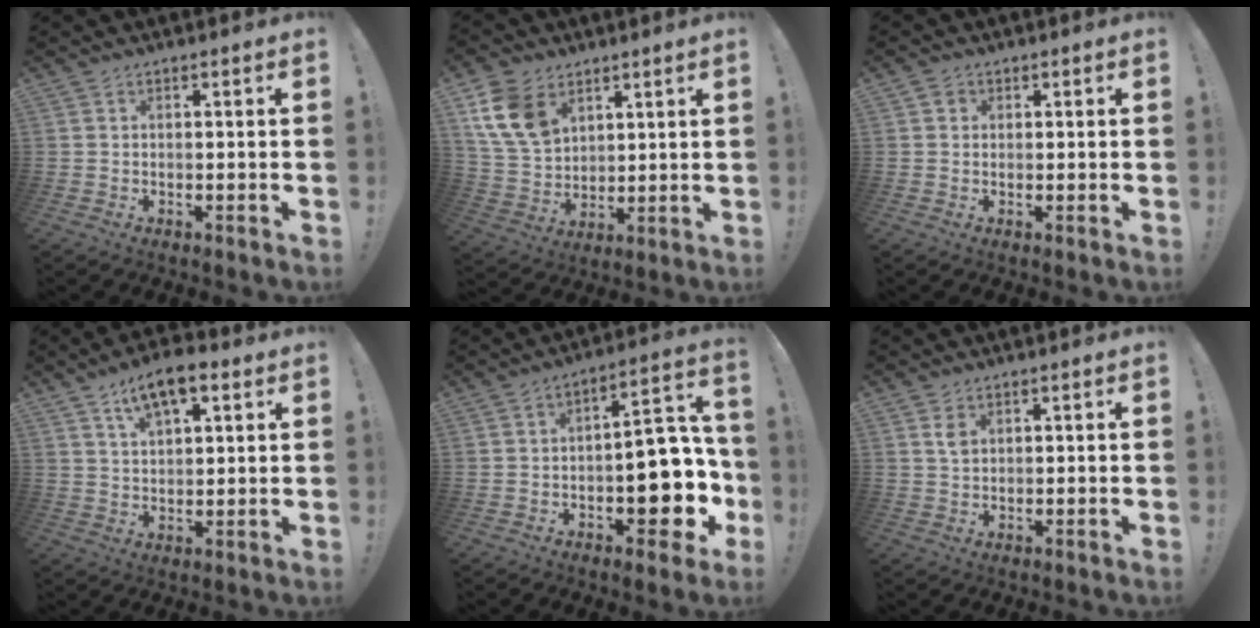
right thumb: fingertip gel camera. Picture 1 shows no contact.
{"total": 14.7, "force": [7.2, 10.3, 7.7], "torque": [-0.143, -0.028, 0.146]}
{"total": 1.6, "force": [0.8, 1.4, 0.2], "torque": [0.001, 0.001, 0.013]}
{"total": 10.0, "force": [5.7, 4.4, 6.9], "torque": [-0.107, -0.015, 0.102]}
{"total": 14.7, "force": [-3.6, 8.8, 11.2], "torque": [-0.098, 0.023, -0.053]}
{"total": 2.8, "force": [1.2, 1.6, 1.9], "torque": [-0.016, -0.007, 0.017]}